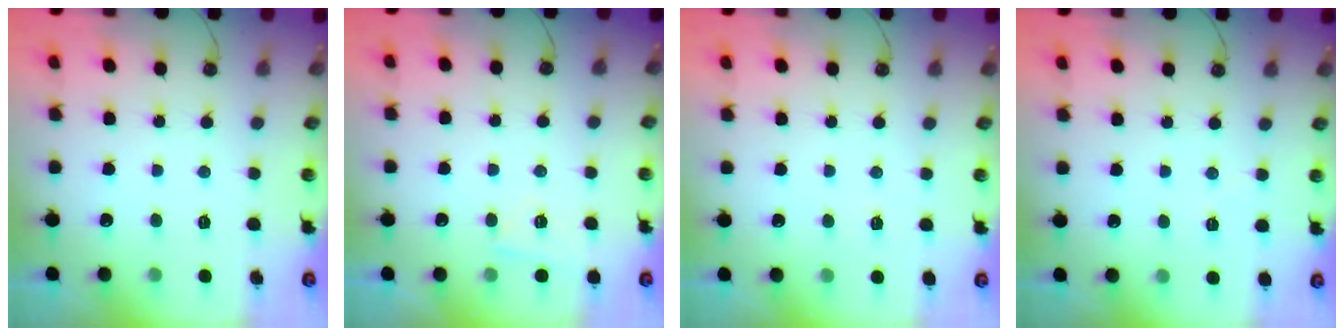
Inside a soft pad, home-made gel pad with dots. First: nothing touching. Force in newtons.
{"total": 3.8, "press": 3.1, "slide": 2.3}
{"total": 2.5, "press": 1.8, "slide": 1.7}
{"total": 2.6, "press": 2.5, "slide": 0.8}